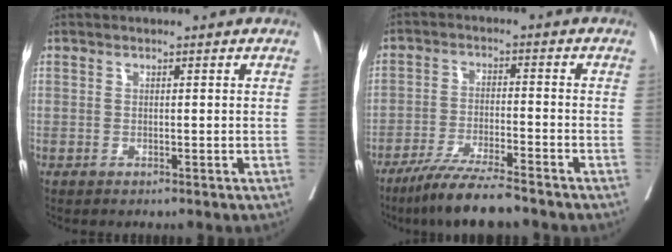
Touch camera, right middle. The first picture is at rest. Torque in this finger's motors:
{"motor_torque": [0.26, -0.26, 0.35, 0.07]}